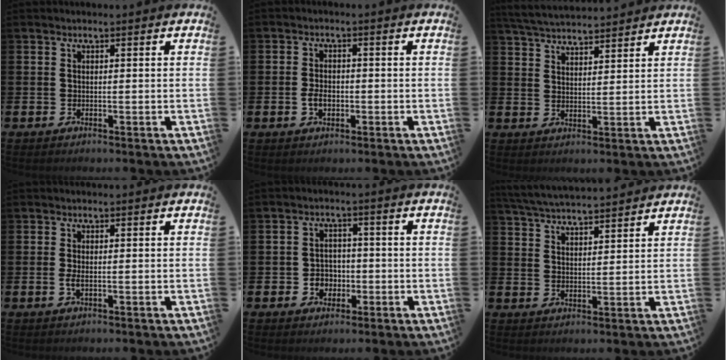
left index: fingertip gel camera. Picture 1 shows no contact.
{"total": 2.7, "force": [-0.6, 1.8, 1.9], "torque": [-0.024, -0.002, -0.015]}
{"total": 4.5, "force": [4.5, 0.5, 0.4], "torque": [-0.026, -0.023, 0.081]}
{"total": 1.2, "force": [-0.2, 0.4, 1.1], "torque": [-0.024, 0.002, -0.004]}
{"total": 3.3, "force": [-0.9, 3.0, 1.0], "torque": [-0.015, 0.000, -0.026]}
{"total": 4.9, "force": [4.9, 0.2, 0.5], "torque": [-0.029, -0.027, 0.088]}